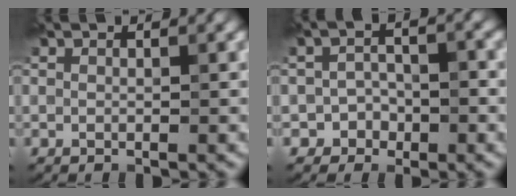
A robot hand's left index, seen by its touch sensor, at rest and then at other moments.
{"total": 2.3, "force": [-1.3, 1.8, 0.5], "torque": [0.000, 0.008, -0.025]}